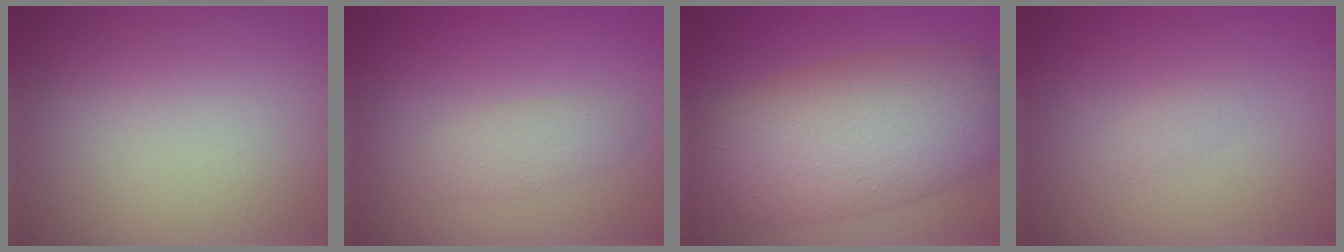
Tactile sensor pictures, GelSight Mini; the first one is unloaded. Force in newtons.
{"total": 1.5, "press": 1.5, "slide": 0.1}
{"total": 10.6, "press": 10.6, "slide": 0.3}
{"total": 0.7, "press": 0.7, "slide": 0.1}